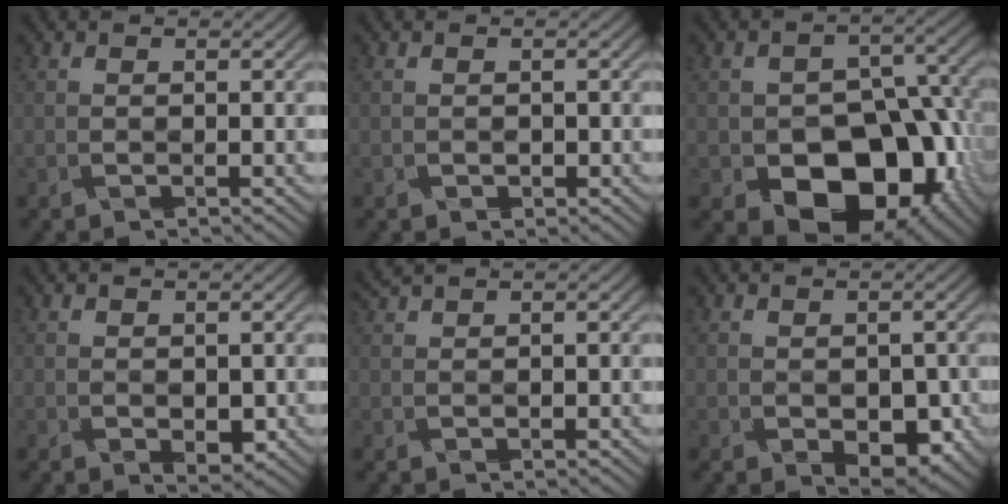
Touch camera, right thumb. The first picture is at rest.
{"total": 0.6, "force": [-0.2, 0.5, 0.2], "torque": [-0.001, -0.001, 0.004]}
{"total": 14.2, "force": [-6.3, 9.2, 8.9], "torque": [-0.112, -0.024, -0.097]}
{"total": 2.0, "force": [-0.2, 1.2, 1.5], "torque": [-0.028, -0.009, 0.006]}
{"total": 2.0, "force": [1.6, 0.3, 1.1], "torque": [-0.027, 0.007, 0.036]}
{"total": 4.8, "force": [-1.7, 2.8, 3.6], "torque": [-0.057, -0.018, -0.011]}